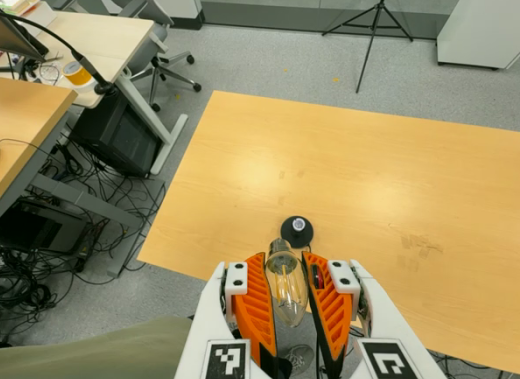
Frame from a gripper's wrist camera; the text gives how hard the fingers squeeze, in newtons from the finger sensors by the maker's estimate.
{"total": 19.7, "left": 21.3, "right": 18.2}